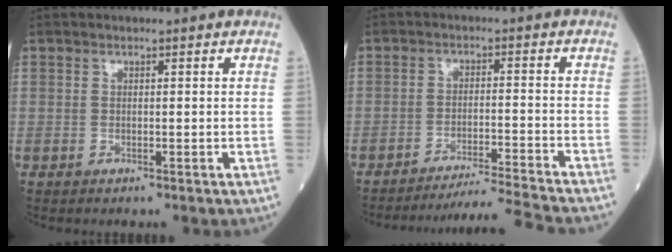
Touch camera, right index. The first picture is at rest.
{"total": 10.3, "force": [-9.6, -3.3, 1.6], "torque": [-0.013, -0.015, -0.153]}